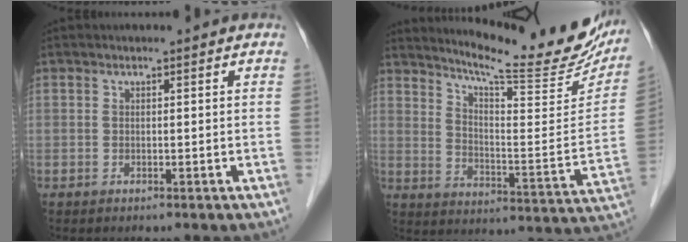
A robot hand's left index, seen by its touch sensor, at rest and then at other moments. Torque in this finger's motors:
{"motor_torque": [0.22, -0.35, 0.23, 0.04]}